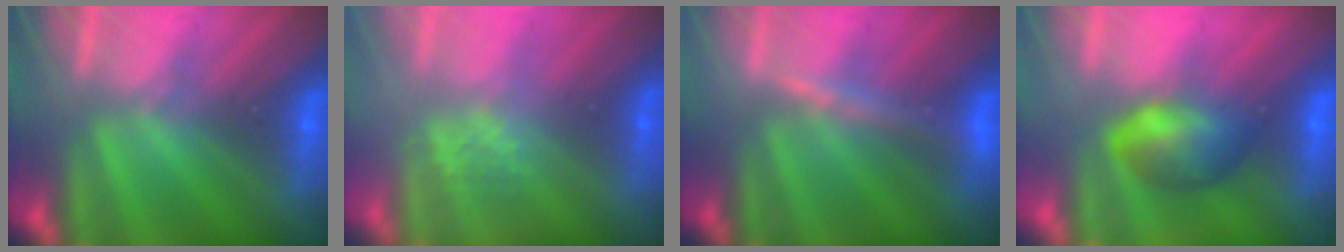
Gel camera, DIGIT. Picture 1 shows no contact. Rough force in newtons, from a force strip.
{"total": 2.8}
{"total": 3.3}
{"total": 7.6}